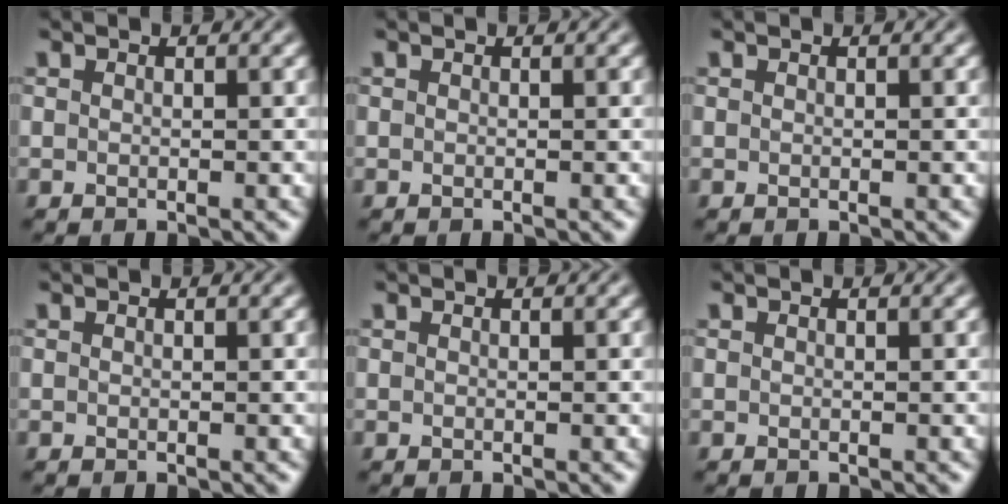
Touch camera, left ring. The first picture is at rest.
{"total": 0.0}
{"total": 0.0}
{"total": 0.0}
{"total": 0.0}
{"total": 0.0}